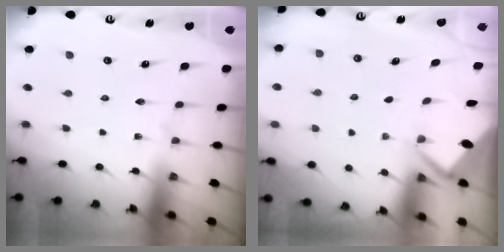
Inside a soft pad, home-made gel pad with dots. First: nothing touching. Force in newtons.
{"total": 2.7, "press": 2.7, "slide": 0.3}